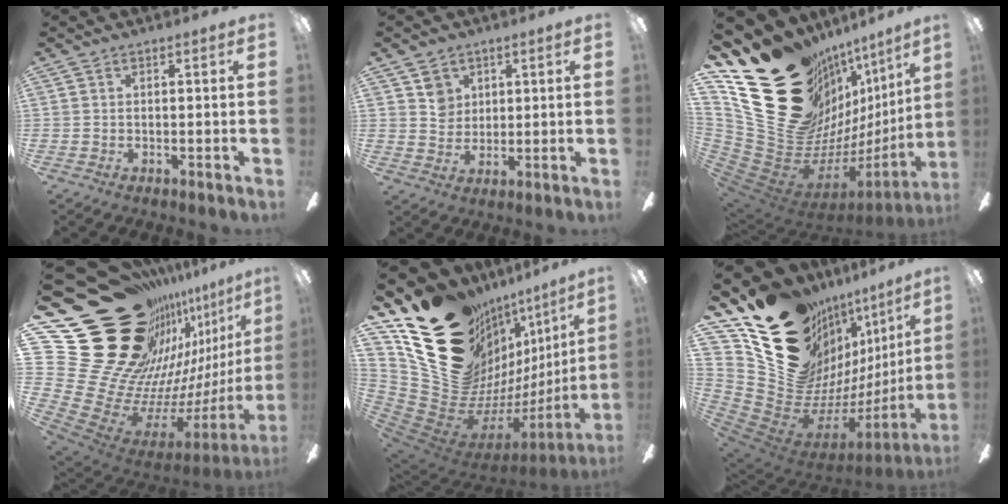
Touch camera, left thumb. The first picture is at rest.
{"total": 5.2, "force": [2.8, 4.2, 0.9], "torque": [-0.001, -0.008, 0.047]}
{"total": 30.8, "force": [14.6, 20.5, 17.8], "torque": [-0.247, -0.146, 0.348]}
{"total": 41.1, "force": [18.4, 26.1, 25.9], "torque": [-0.372, -0.213, 0.452]}
{"total": 25.0, "force": [13.0, 17.0, 12.9], "torque": [-0.183, -0.124, 0.301]}
{"total": 22.9, "force": [14.3, 14.6, 10.4], "torque": [-0.158, -0.130, 0.313]}